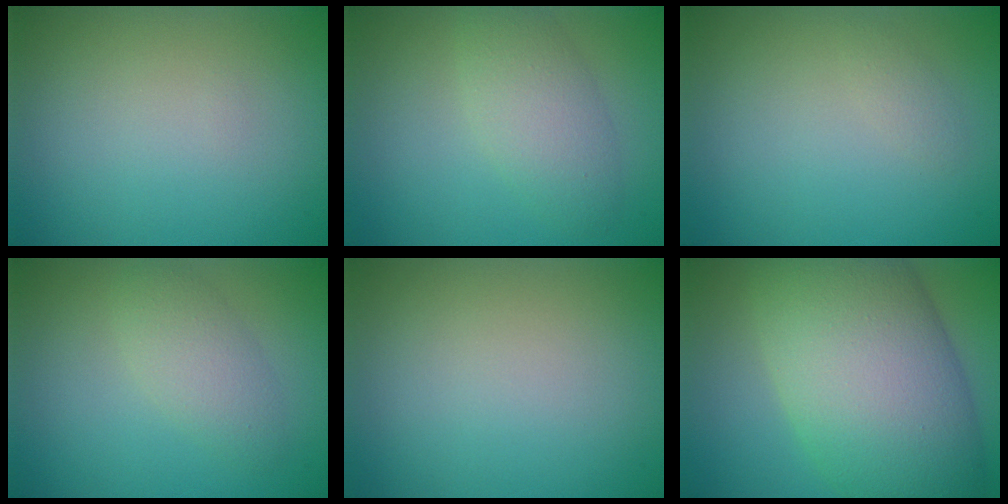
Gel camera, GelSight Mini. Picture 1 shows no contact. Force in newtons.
{"total": 3.7, "press": 3.7, "slide": 0.2}
{"total": 0.7, "press": 0.7, "slide": 0.0}
{"total": 2.7, "press": 2.7, "slide": 0.1}
{"total": 0.0}
{"total": 14.9, "press": 14.8, "slide": 0.4}